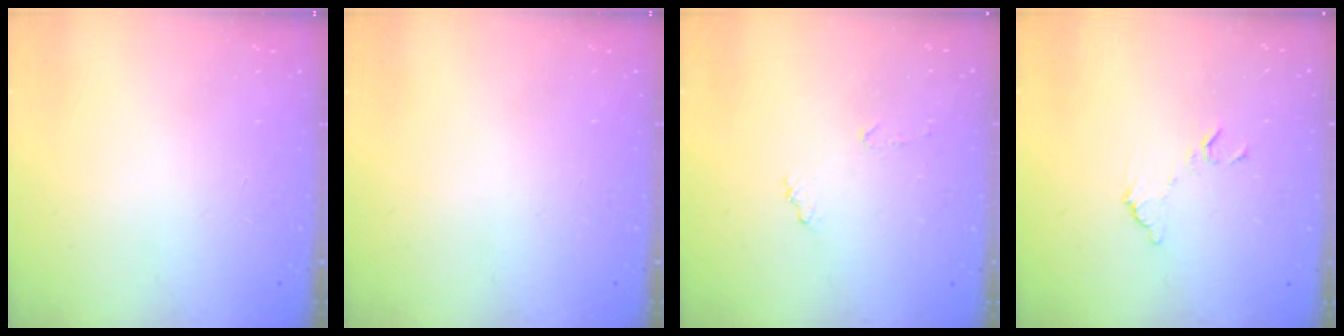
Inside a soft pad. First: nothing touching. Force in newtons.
{"total": 0.0}
{"total": 7.1, "press": 7.1, "slide": 0.5}
{"total": 6.9, "press": 6.9, "slide": 0.5}